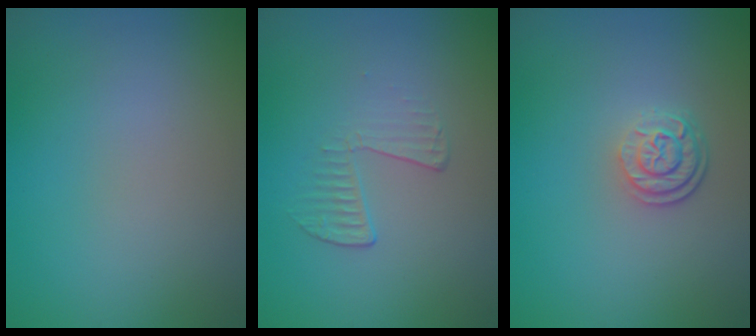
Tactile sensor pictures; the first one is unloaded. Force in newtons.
{"total": 1.8, "press": 0.5, "slide": 1.7}
{"total": 2.6, "press": 2.0, "slide": 1.6}